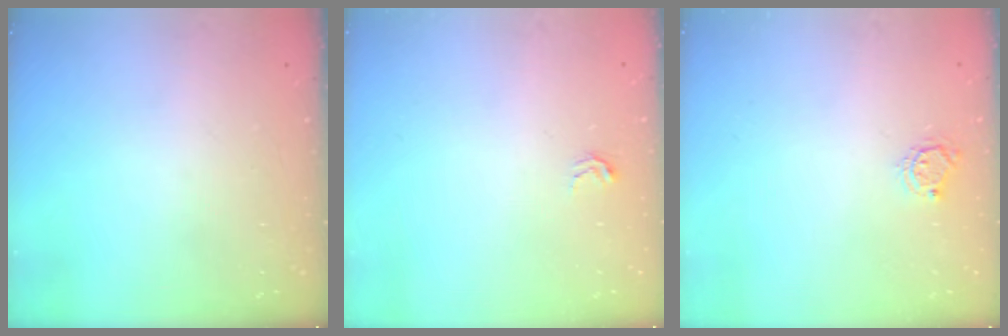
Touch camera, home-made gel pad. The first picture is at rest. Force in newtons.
{"total": 2.7, "press": 2.7, "slide": 0.4}
{"total": 4.5, "press": 4.5, "slide": 0.4}